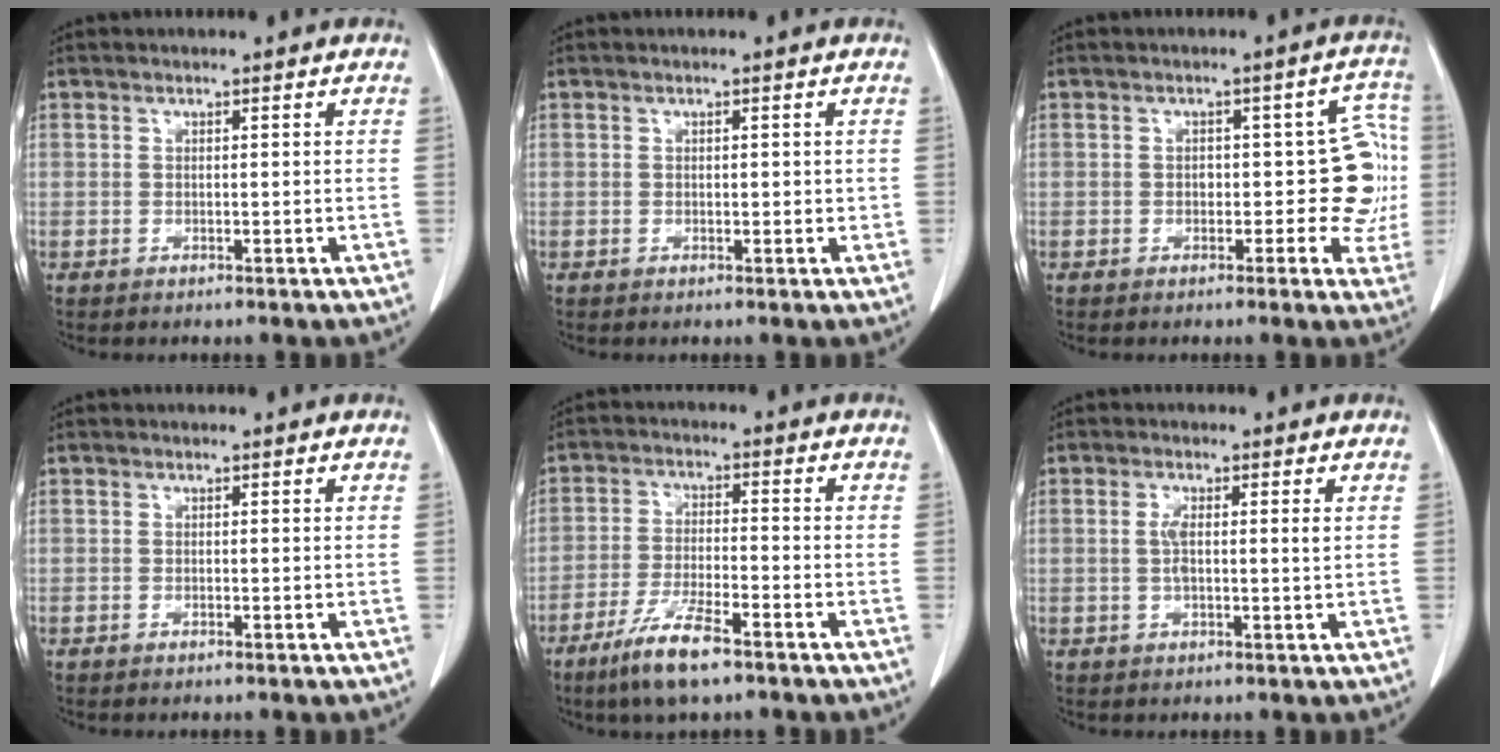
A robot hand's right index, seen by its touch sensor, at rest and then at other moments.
{"total": 1.0, "force": [0.1, 0.6, 0.8], "torque": [-0.009, 0.001, 0.001]}
{"total": 8.5, "force": [-0.6, 4.3, 7.3], "torque": [-0.059, 0.036, -0.006]}
{"total": 0.0}
{"total": 8.4, "force": [-5.6, 1.2, 6.1], "torque": [-0.123, -0.016, -0.101]}
{"total": 3.2, "force": [0.4, 0.6, 3.1], "torque": [-0.060, 0.002, 0.006]}